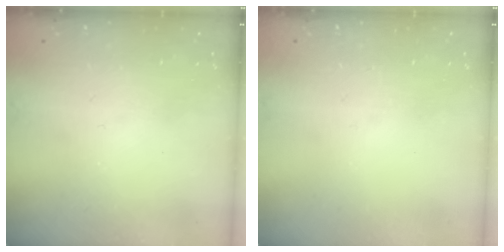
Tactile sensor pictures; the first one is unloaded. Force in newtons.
{"total": 0.0}